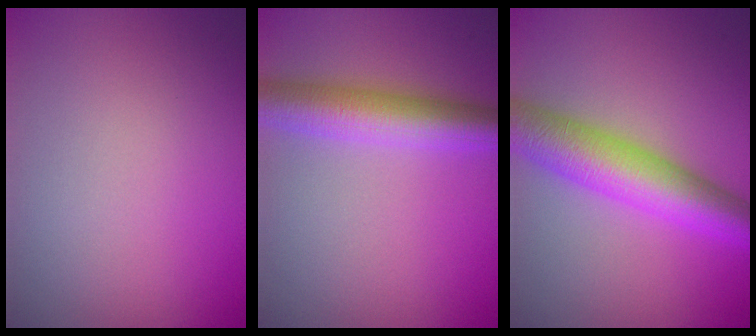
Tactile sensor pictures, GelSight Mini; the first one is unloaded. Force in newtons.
{"total": 5.8, "press": 5.8, "slide": 0.2}
{"total": 7.2, "press": 7.2, "slide": 0.1}